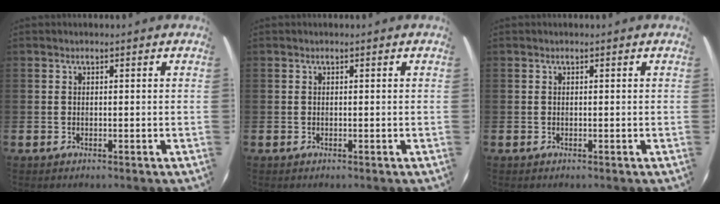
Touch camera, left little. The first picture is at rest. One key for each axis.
{"total": 0.0}
{"total": 0.0}